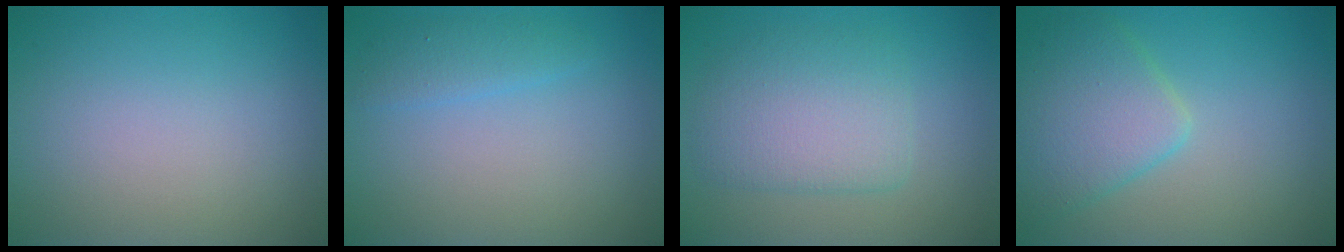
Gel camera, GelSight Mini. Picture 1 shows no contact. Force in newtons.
{"total": 1.7, "press": 1.7, "slide": 0.2}
{"total": 4.4, "press": 4.4, "slide": 0.4}
{"total": 4.8, "press": 4.8, "slide": 0.1}